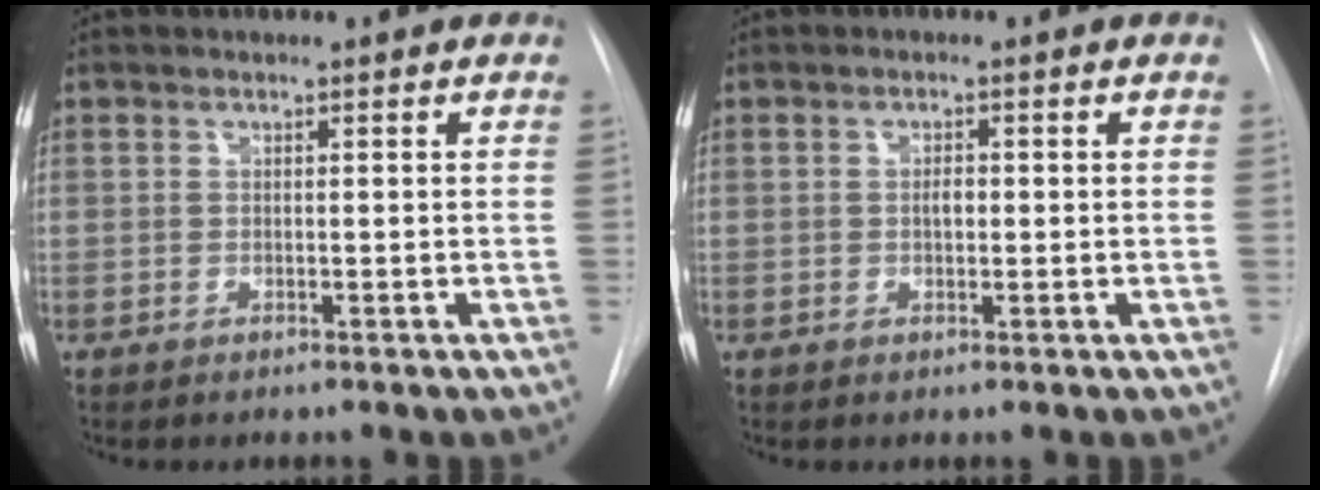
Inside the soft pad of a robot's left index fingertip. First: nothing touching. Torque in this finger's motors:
{"motor_torque": [0.33, -0.20, 0.03, 0.02]}